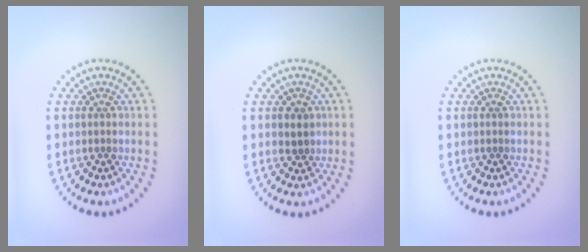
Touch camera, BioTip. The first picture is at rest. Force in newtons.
{"total": 1.4, "press": 1.1, "slide": 0.8}
{"total": 0.0}